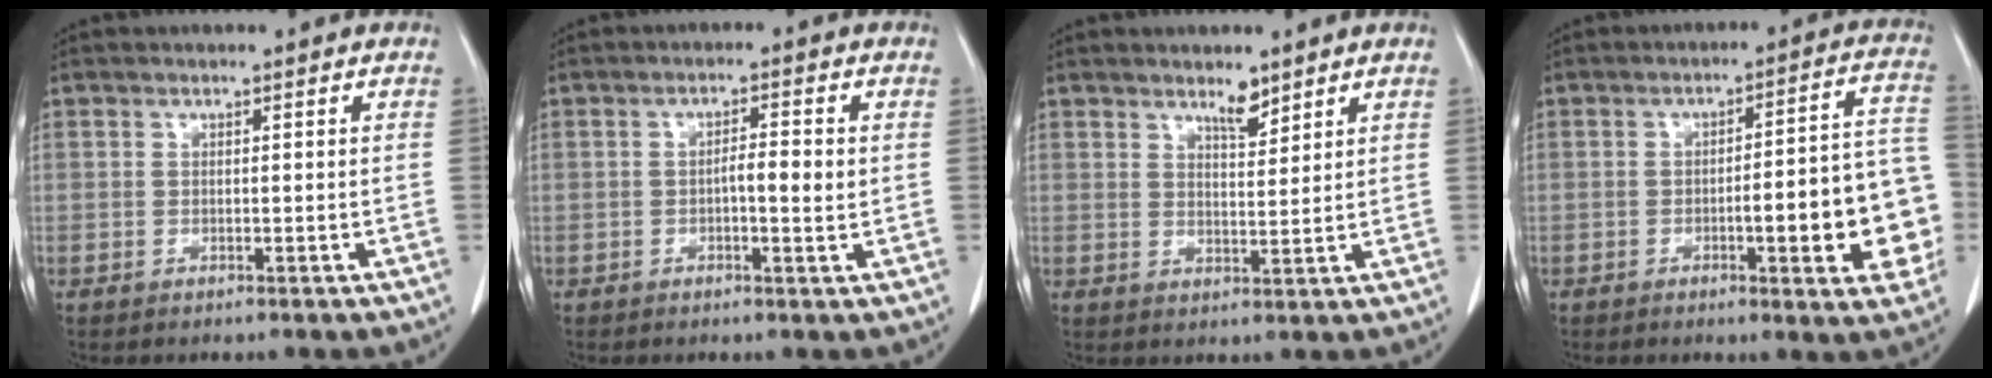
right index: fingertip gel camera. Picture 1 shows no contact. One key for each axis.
{"total": 3.5, "fx": -0.1, "fy": 0.6, "fz": 3.5, "tx": -0.056, "ty": 0.001, "tz": -0.002}
{"total": 3.3, "fx": 2.7, "fy": 0.9, "fz": 1.6, "tx": -0.030, "ty": -0.006, "tz": 0.046}
{"total": 14.0, "fx": -3.1, "fy": 2.8, "fz": 13.4, "tx": -0.138, "ty": 0.027, "tz": -0.034}